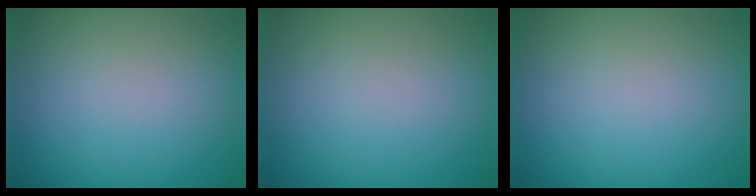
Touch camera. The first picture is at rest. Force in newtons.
{"total": 0.0}
{"total": 0.0}